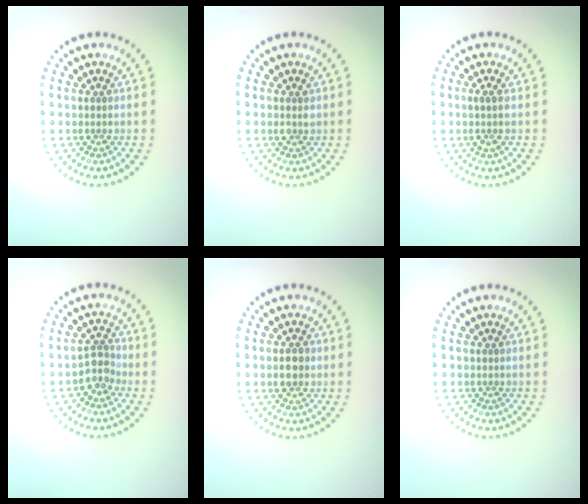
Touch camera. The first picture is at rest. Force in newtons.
{"total": 1.2, "press": 1.1, "slide": 0.5}
{"total": 1.4, "press": 1.2, "slide": 0.7}
{"total": 2.2, "press": 1.7, "slide": 1.3}
{"total": 2.4, "press": 2.4, "slide": 0.0}
{"total": 0.0}